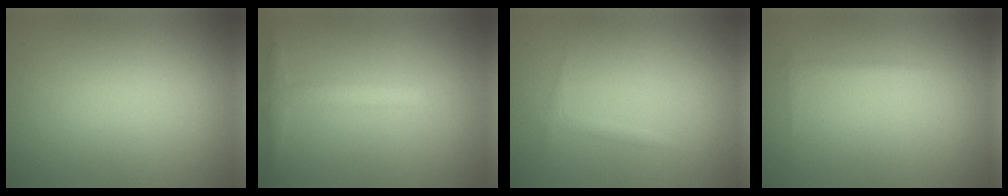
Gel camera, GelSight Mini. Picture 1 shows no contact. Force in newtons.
{"total": 2.0, "press": 2.0, "slide": 0.1}
{"total": 0.8, "press": 0.8, "slide": 0.1}
{"total": 0.6, "press": 0.6, "slide": 0.1}